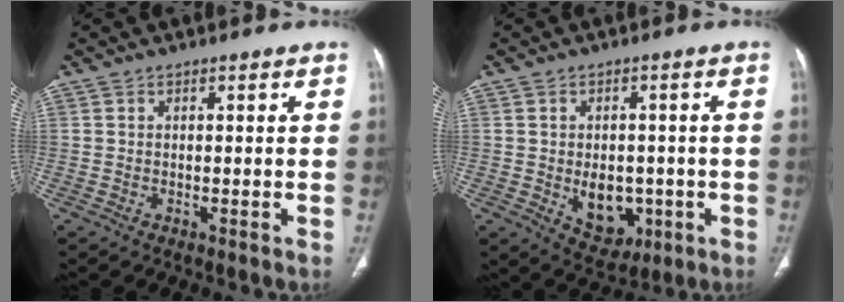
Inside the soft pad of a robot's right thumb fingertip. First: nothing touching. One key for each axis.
{"total": 8.3, "fx": -1.7, "fy": 6.0, "fz": 5.6, "tx": -0.049, "ty": 0.002, "tz": -0.005}